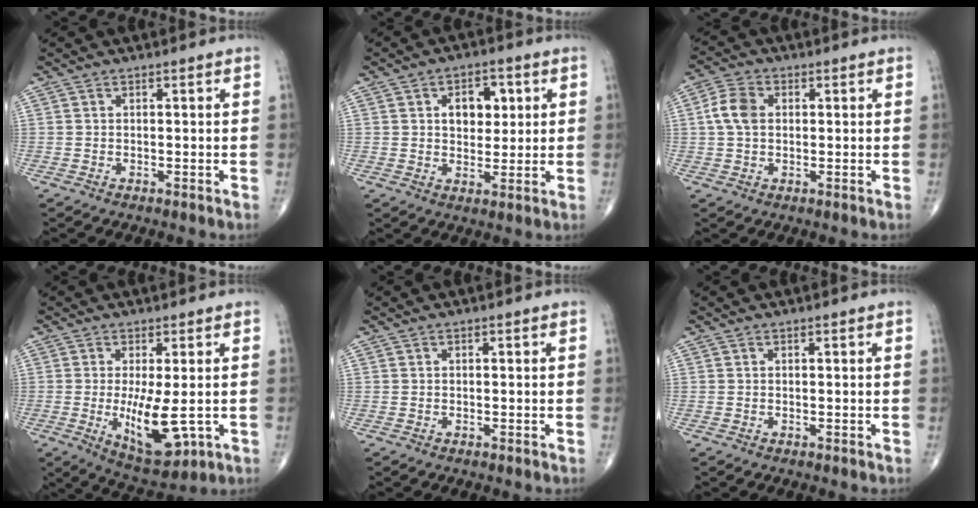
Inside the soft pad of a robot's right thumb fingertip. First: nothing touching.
{"total": 7.4, "force": [1.9, 4.9, 5.2], "torque": [-0.042, -0.005, 0.028]}
{"total": 5.6, "force": [0.7, 3.9, 3.9], "torque": [-0.081, 0.011, 0.009]}
{"total": 10.4, "force": [-1.3, 3.7, 9.7], "torque": [-0.159, -0.027, -0.007]}
{"total": 0.0}
{"total": 0.0}